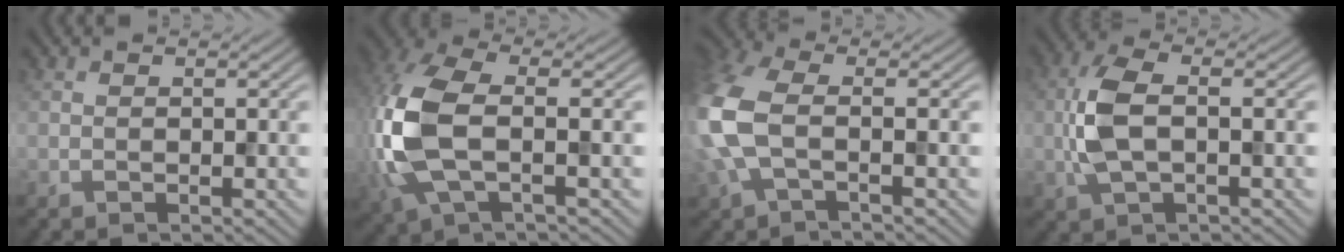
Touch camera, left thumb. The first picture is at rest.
{"total": 11.6, "force": [-0.7, 5.8, 10.0], "torque": [-0.275, -0.009, -0.016]}
{"total": 9.0, "force": [-0.4, 4.8, 7.6], "torque": [-0.223, -0.001, -0.016]}
{"total": 6.8, "force": [-0.4, 3.1, 6.0], "torque": [-0.146, 0.005, -0.012]}